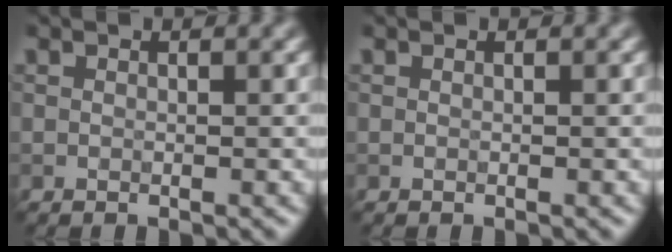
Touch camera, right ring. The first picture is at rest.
{"total": 0.0}